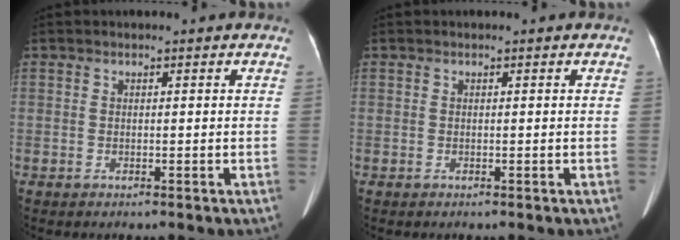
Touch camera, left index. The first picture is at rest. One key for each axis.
{"total": 0.0}